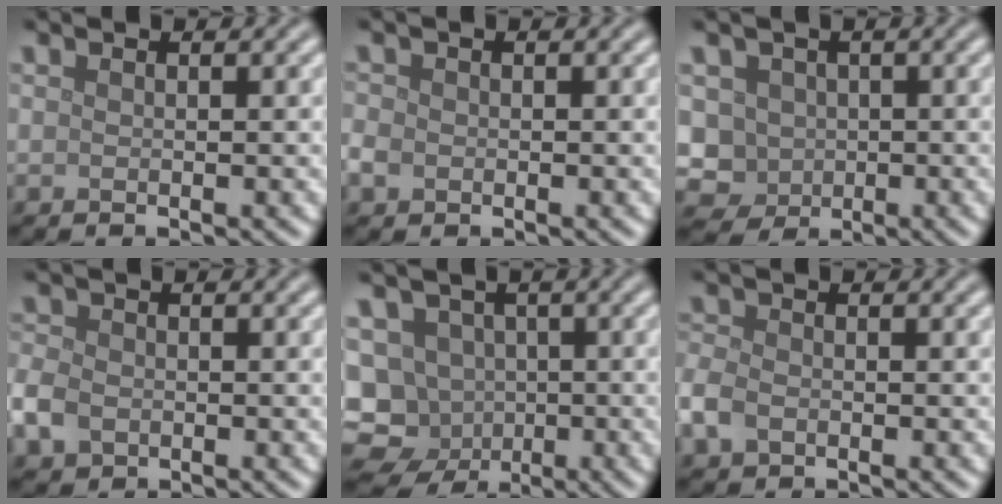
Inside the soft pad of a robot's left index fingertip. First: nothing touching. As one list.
[{"total": 1.4, "force": [-0.5, 1.2, 0.5], "torque": [-0.011, -0.001, -0.014]}, {"total": 5.4, "force": [-0.2, 5.0, 2.0], "torque": [-0.035, 0.014, -0.027]}, {"total": 3.1, "force": [-1.2, 2.4, 1.6], "torque": [-0.042, -0.002, -0.031]}, {"total": 11.6, "force": [-4.7, 9.9, 3.8], "torque": [-0.060, -0.013, -0.092]}, {"total": 2.6, "force": [-1.1, 1.9, 1.5], "torque": [-0.037, -0.002, -0.032]}]